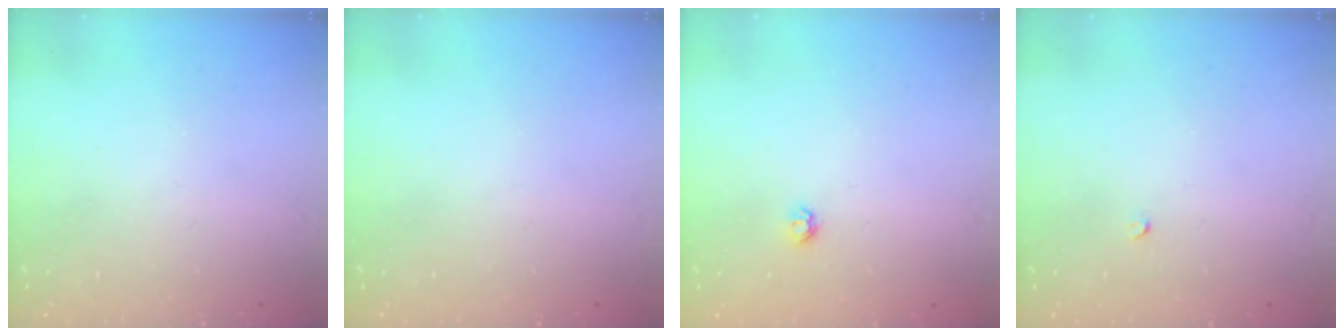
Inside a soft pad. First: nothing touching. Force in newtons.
{"total": 0.0}
{"total": 3.8, "press": 3.8, "slide": 0.6}
{"total": 2.0, "press": 2.0, "slide": 0.3}